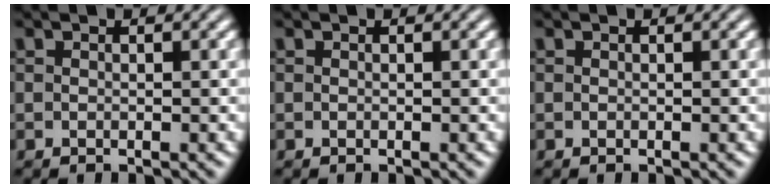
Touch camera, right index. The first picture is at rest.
{"total": 0.0}
{"total": 0.0}